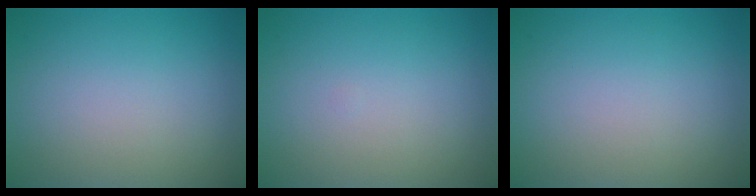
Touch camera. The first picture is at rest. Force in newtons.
{"total": 0.0}
{"total": 0.0}